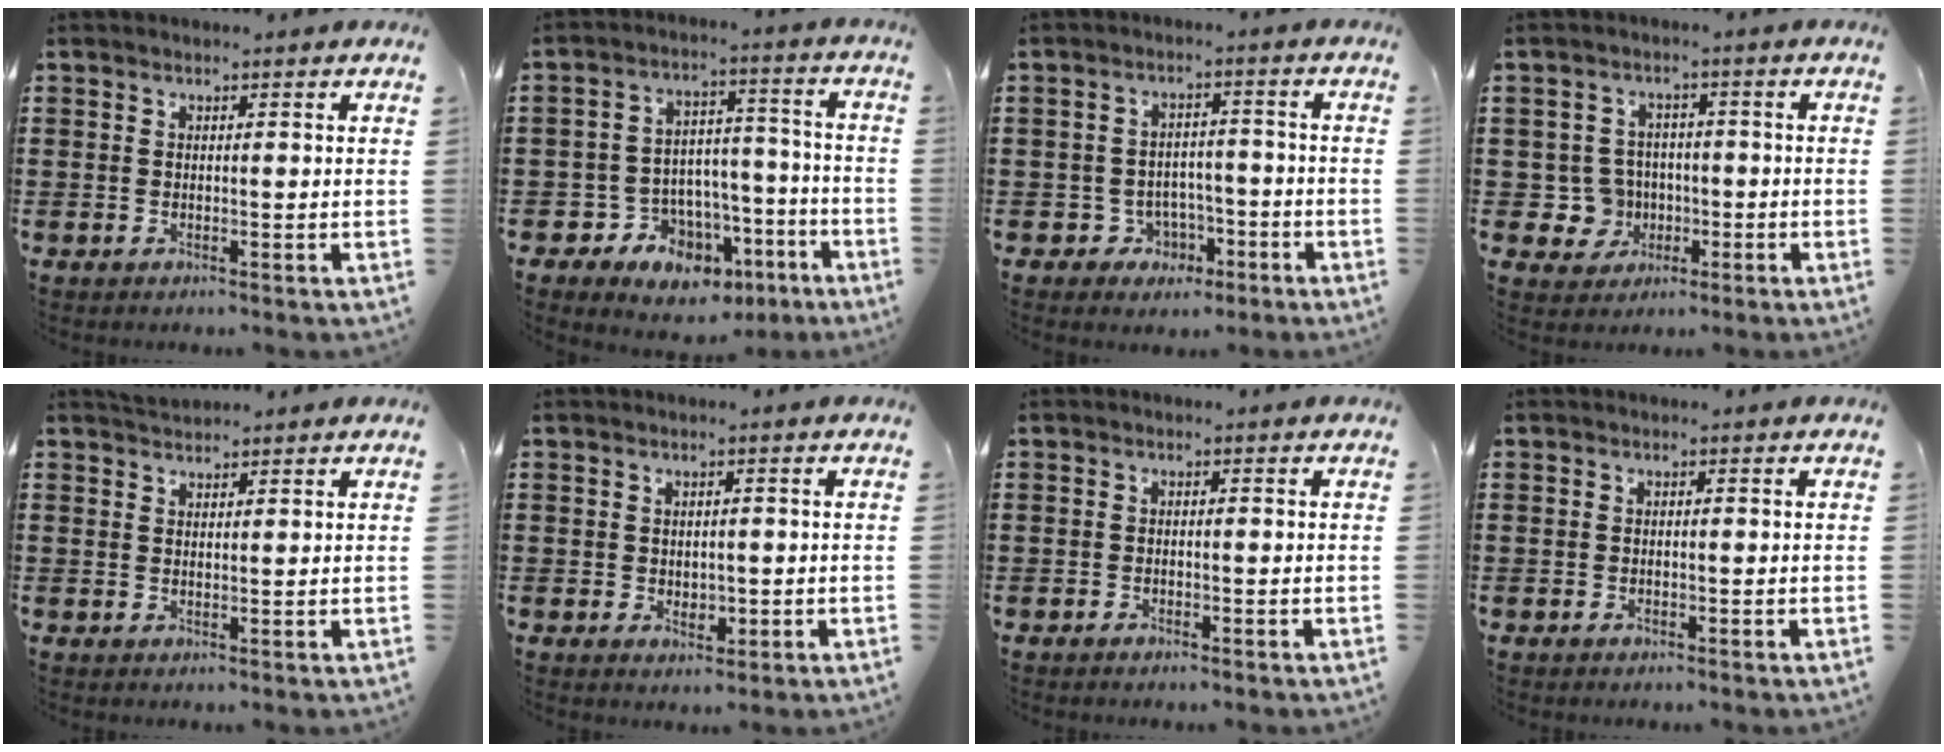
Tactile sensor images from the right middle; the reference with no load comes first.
{"total": 7.6, "force": [-5.2, 5.4, 1.2], "torque": [-0.028, 0.035, -0.090]}
{"total": 3.7, "force": [-2.4, 2.7, 0.9], "torque": [-0.025, 0.009, -0.050]}
{"total": 5.2, "force": [-0.8, 5.0, 1.5], "torque": [-0.035, 0.010, -0.014]}
{"total": 1.1, "force": [1.1, 0.1, -0.1], "torque": [-0.002, 0.005, 0.022]}
{"total": 1.6, "force": [-0.1, 1.3, 1.0], "torque": [-0.003, -0.003, -0.007]}
{"total": 0.7, "force": [-0.7, 0.2, 0.2], "torque": [-0.007, -0.003, -0.013]}
{"total": 0.6, "force": [-0.5, 0.3, 0.3], "torque": [-0.008, -0.002, -0.009]}